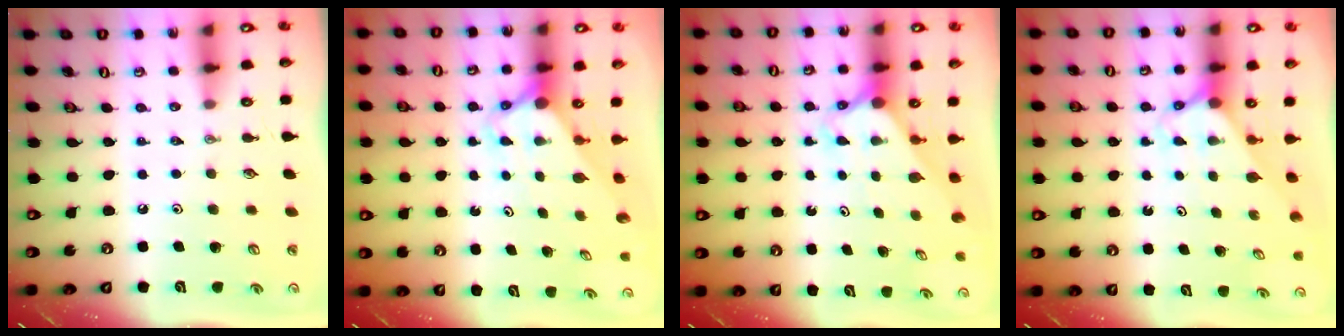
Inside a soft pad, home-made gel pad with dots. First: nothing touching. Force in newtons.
{"total": 3.1, "press": 3.1, "slide": 0.3}
{"total": 2.6, "press": 2.6, "slide": 0.2}
{"total": 2.4, "press": 2.4, "slide": 0.1}